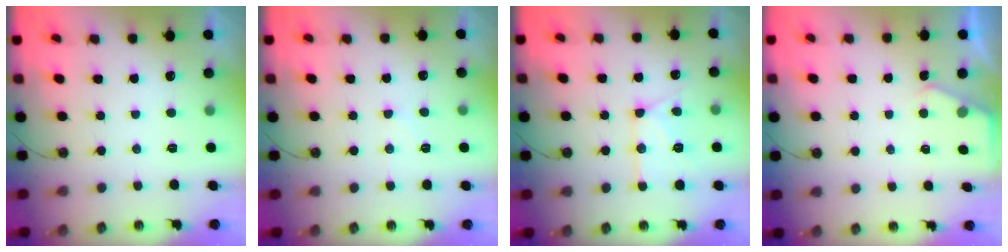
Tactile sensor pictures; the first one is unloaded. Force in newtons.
{"total": 6.0, "press": 6.0, "slide": 0.9}
{"total": 13.3, "press": 13.3, "slide": 1.1}
{"total": 2.1, "press": 2.1, "slide": 0.4}